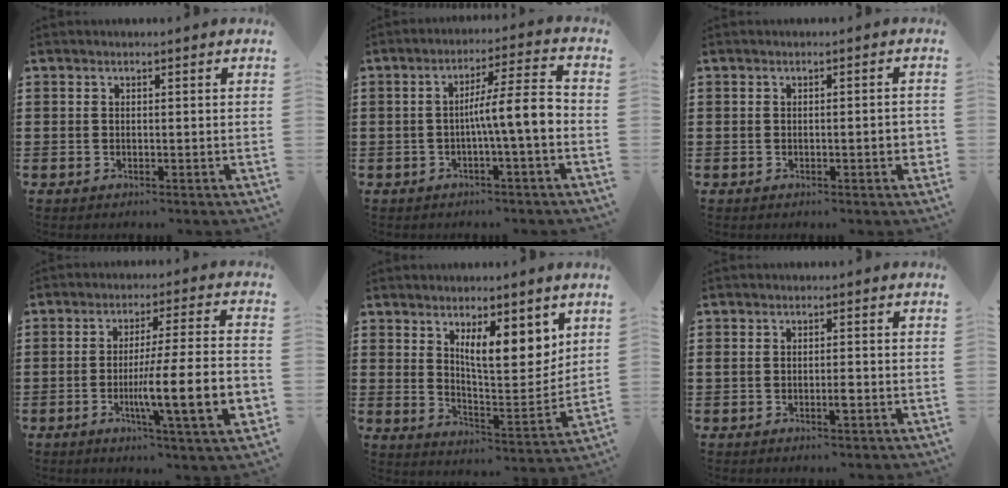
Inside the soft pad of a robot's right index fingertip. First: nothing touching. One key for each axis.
{"total": 8.1, "fx": -1.3, "fy": 1.0, "fz": 8.0, "tx": -0.133, "ty": 0.002, "tz": -0.027}
{"total": 2.6, "fx": -0.5, "fy": 0.3, "fz": 2.5, "tx": -0.032, "ty": -0.004, "tz": -0.011}
{"total": 13.5, "fx": -3.7, "fy": 1.4, "fz": 12.9, "tx": -0.219, "ty": -0.012, "tz": -0.068}
{"total": 9.3, "fx": 5.2, "fy": 3.3, "fz": 7.0, "tx": -0.108, "ty": -0.024, "tz": 0.084}
{"total": 1.7, "fx": -0.7, "fy": 0.4, "fz": 1.5, "tx": -0.028, "ty": 0.001, "tz": -0.013}